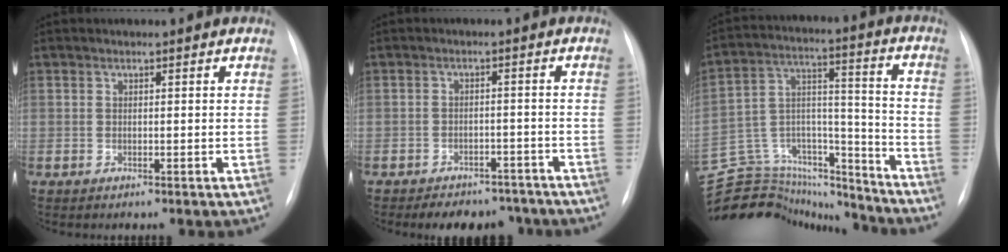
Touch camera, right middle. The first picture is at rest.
{"total": 9.0, "force": [-7.7, 4.1, 2.2], "torque": [-0.018, 0.009, -0.093]}
{"total": 25.6, "force": [-24.1, 6.4, 6.0], "torque": [-0.145, 0.035, -0.374]}